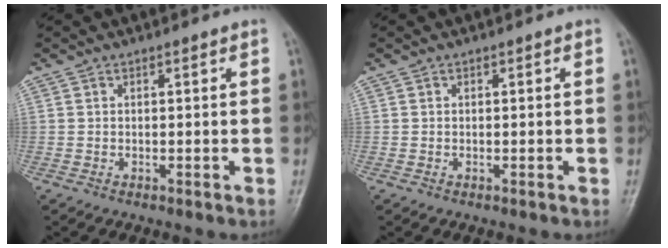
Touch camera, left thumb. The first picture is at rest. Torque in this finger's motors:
{"motor_torque": [-0.17, -0.17, -0.34, -0.34, 0.00]}